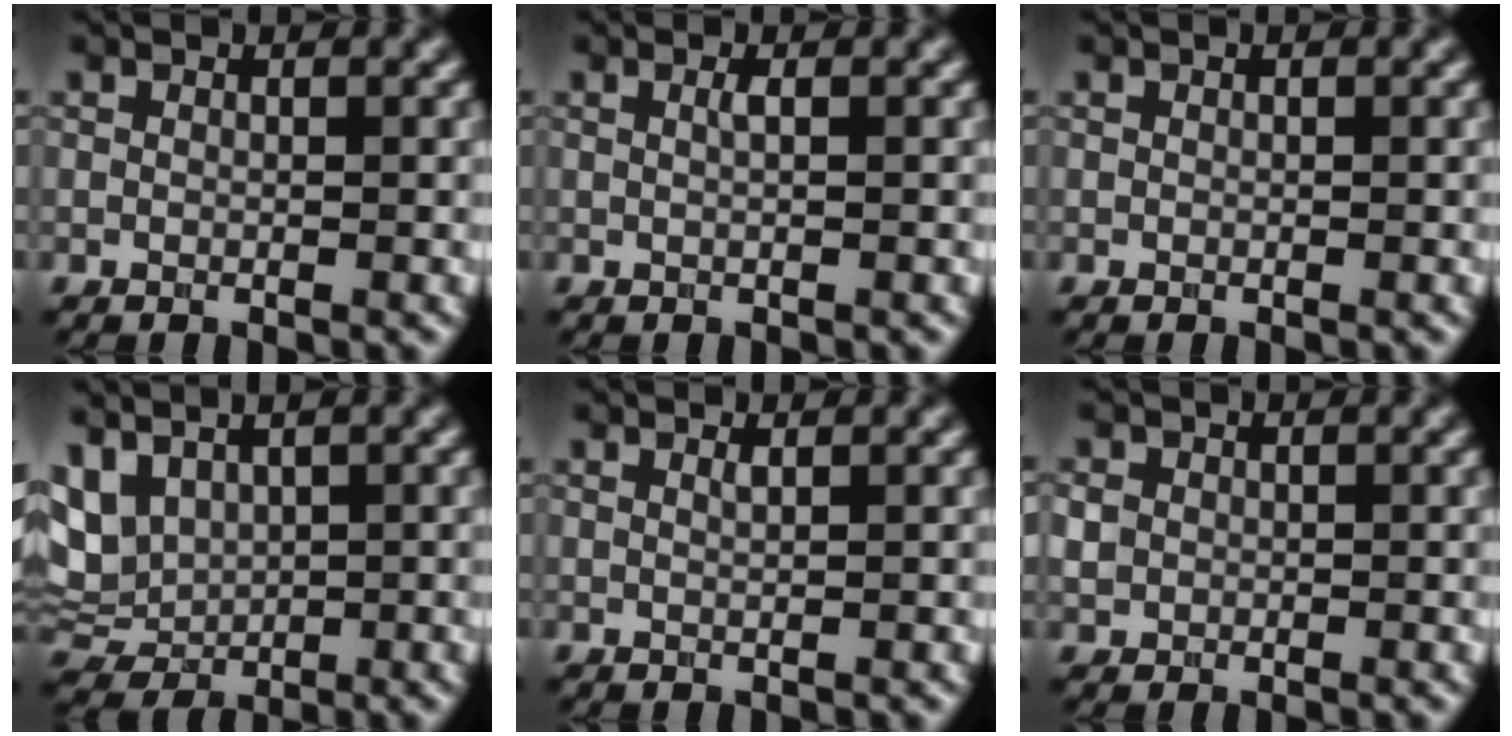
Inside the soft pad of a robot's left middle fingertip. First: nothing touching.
{"total": 0.9, "force": [0.0, 0.2, 0.9], "torque": [-0.013, 0.004, 0.000]}
{"total": 0.0}
{"total": 5.8, "force": [2.1, 3.7, 4.0], "torque": [-0.097, 0.002, 0.047]}
{"total": 0.6, "force": [0.2, 0.2, 0.5], "torque": [-0.004, -0.001, 0.005]}
{"total": 1.3, "force": [-0.1, 1.3, 0.4], "torque": [-0.005, -0.001, -0.001]}